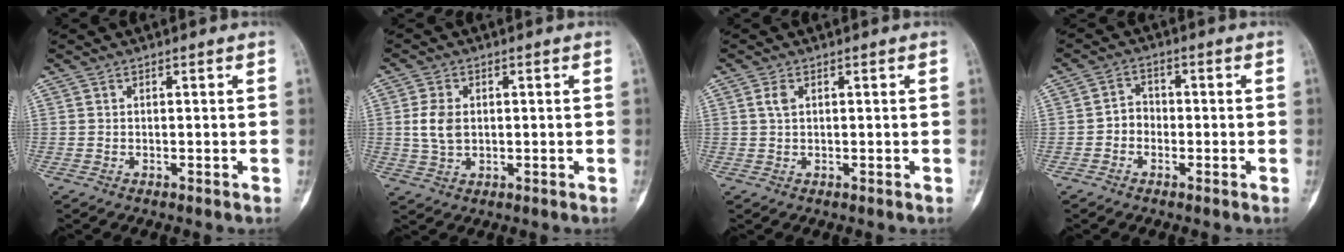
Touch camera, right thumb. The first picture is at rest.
{"total": 5.3, "force": [0.4, 3.7, 3.8], "torque": [-0.071, 0.001, 0.011]}
{"total": 1.8, "force": [0.6, 1.0, 1.4], "torque": [-0.032, 0.006, 0.014]}
{"total": 3.3, "force": [-1.1, 2.8, 1.4], "torque": [-0.004, 0.016, -0.028]}